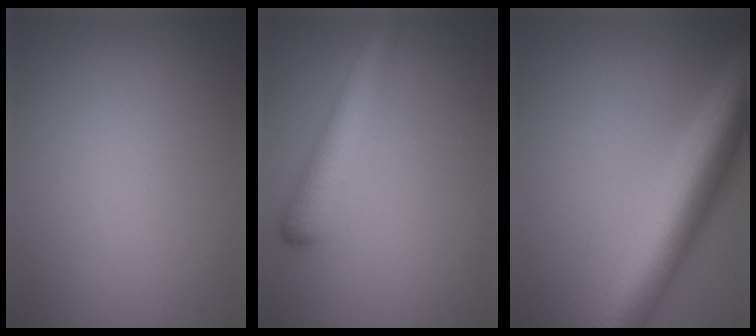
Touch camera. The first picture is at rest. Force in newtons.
{"total": 4.6, "press": 4.6, "slide": 0.2}
{"total": 9.8, "press": 9.8, "slide": 0.2}